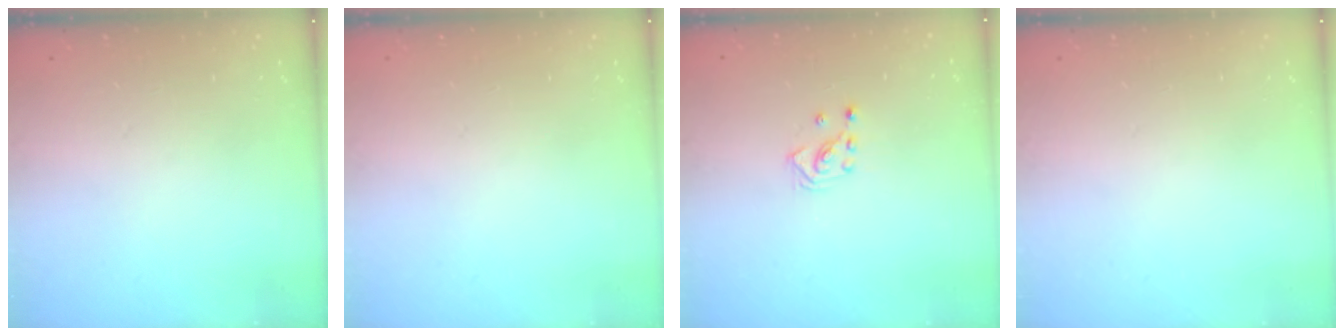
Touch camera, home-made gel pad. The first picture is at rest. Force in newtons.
{"total": 0.0}
{"total": 2.6, "press": 2.6, "slide": 0.3}
{"total": 0.0}